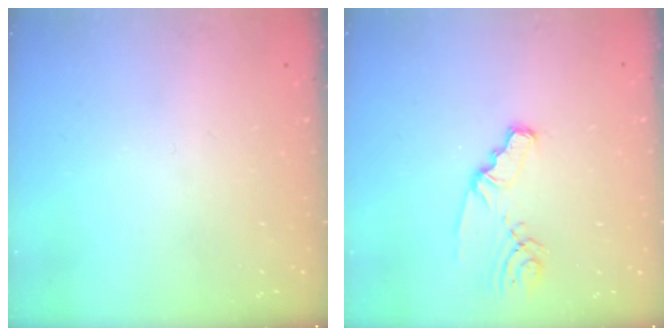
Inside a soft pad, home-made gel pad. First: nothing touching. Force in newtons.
{"total": 4.3, "press": 4.3, "slide": 0.4}